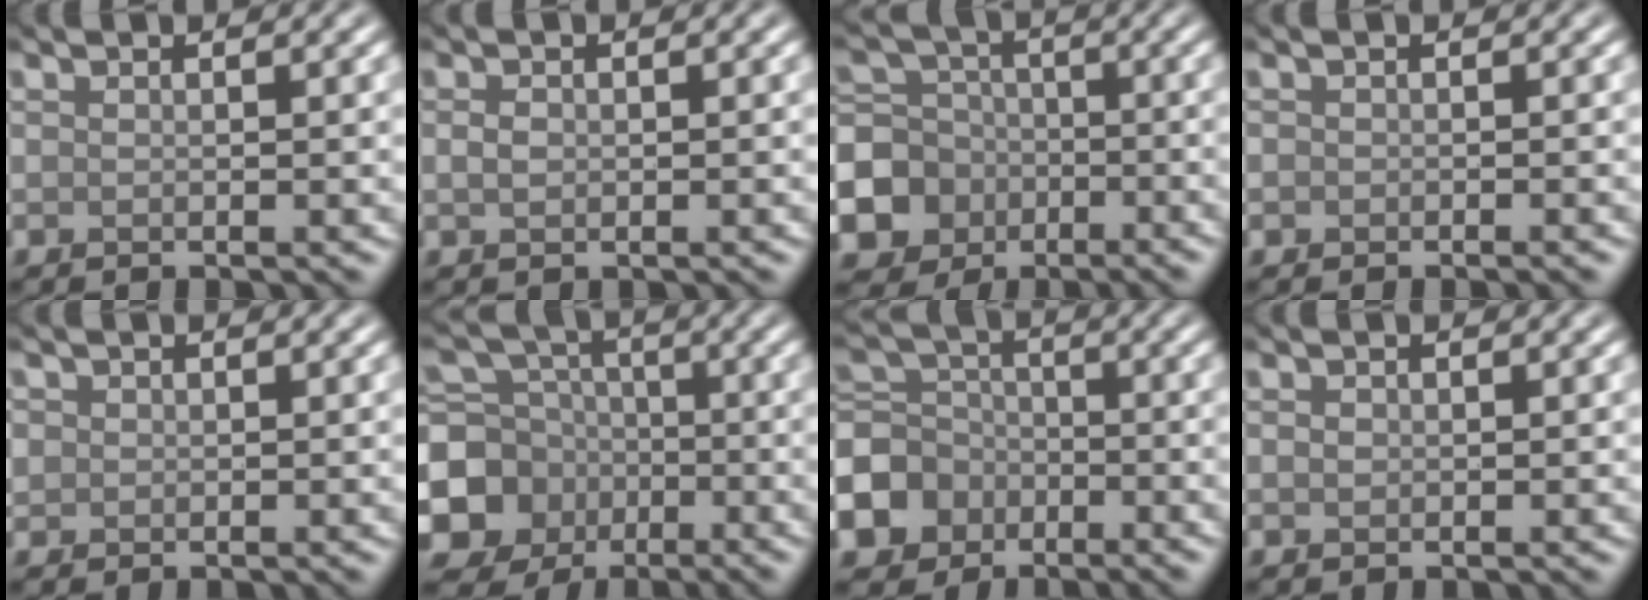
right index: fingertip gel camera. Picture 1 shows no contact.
{"total": 1.1, "force": [0.0, 0.8, 0.7], "torque": [-0.016, 0.000, -0.001]}
{"total": 11.0, "force": [-4.5, 9.7, 2.7], "torque": [-0.074, -0.035, -0.101]}
{"total": 0.8, "force": [-0.5, 0.5, 0.5], "torque": [-0.004, -0.005, -0.006]}
{"total": 1.4, "force": [0.2, 1.4, 0.3], "torque": [0.001, -0.001, 0.003]}
{"total": 10.5, "force": [-3.6, 9.3, 3.3], "torque": [-0.086, -0.027, -0.094]}
{"total": 8.2, "force": [-4.4, 6.5, 2.4], "torque": [-0.057, -0.014, -0.103]}
{"total": 0.7, "force": [0.0, 0.6, 0.3], "torque": [-0.005, -0.002, -0.001]}